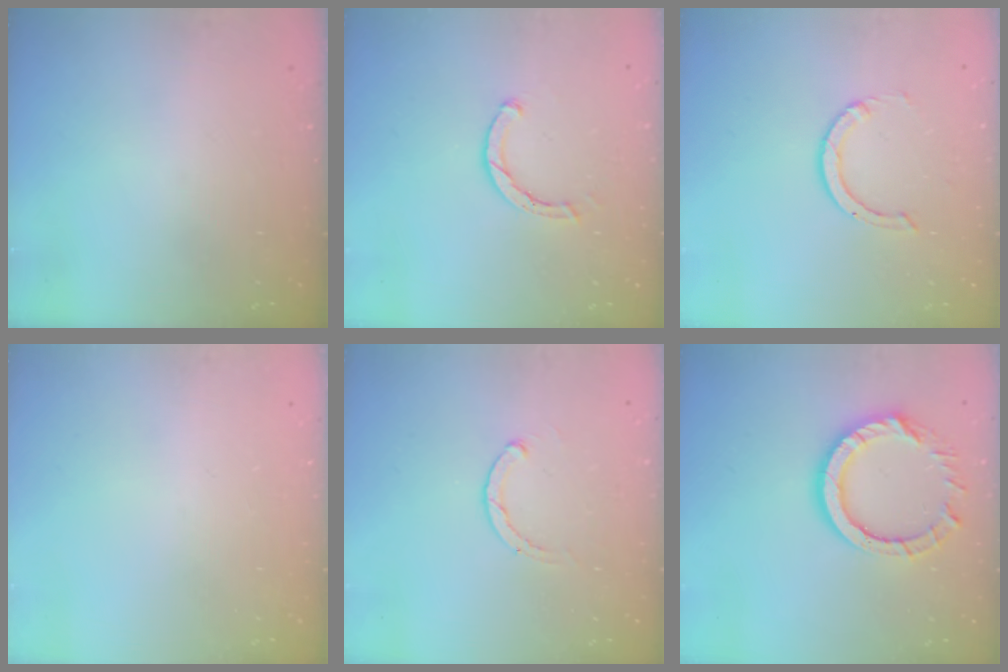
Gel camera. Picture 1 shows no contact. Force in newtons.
{"total": 1.6, "press": 1.6, "slide": 0.2}
{"total": 2.8, "press": 2.8, "slide": 0.2}
{"total": 0.0}
{"total": 1.1, "press": 1.0, "slide": 0.3}
{"total": 12.6, "press": 12.6, "slide": 1.2}